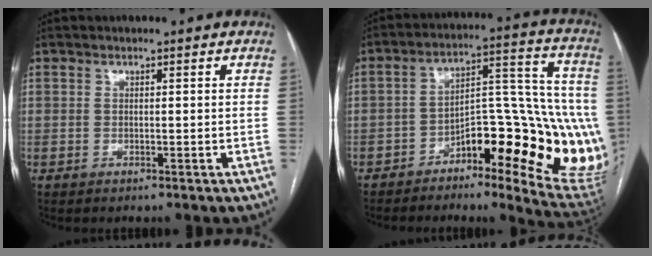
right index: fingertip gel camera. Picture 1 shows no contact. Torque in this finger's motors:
{"motor_torque": [1.04, -0.59, 0.63, 0.13]}